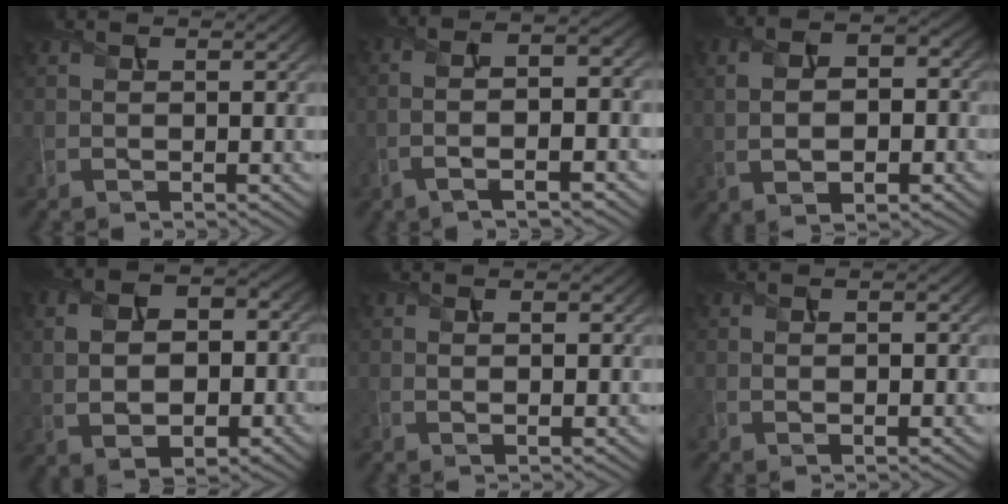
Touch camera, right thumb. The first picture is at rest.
{"total": 8.3, "force": [-2.8, 2.3, 7.4], "torque": [-0.123, 0.004, -0.049]}
{"total": 7.4, "force": [-0.6, 4.4, 5.9], "torque": [-0.102, 0.000, -0.013]}
{"total": 9.3, "force": [0.0, 6.6, 6.5], "torque": [-0.115, 0.000, -0.010]}
{"total": 1.8, "force": [0.5, 0.6, 1.6], "torque": [-0.032, -0.005, 0.012]}
{"total": 2.1, "force": [0.3, 1.0, 1.8], "torque": [-0.030, -0.006, 0.009]}